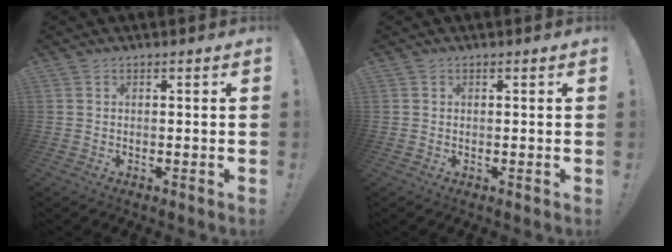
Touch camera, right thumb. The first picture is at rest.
{"total": 0.0}